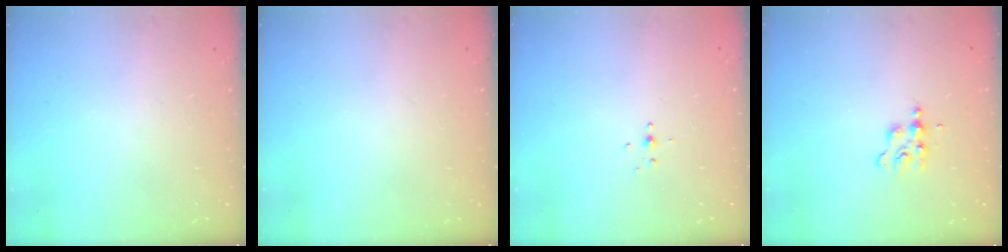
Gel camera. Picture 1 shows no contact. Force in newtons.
{"total": 0.0}
{"total": 2.4, "press": 2.3, "slide": 0.8}
{"total": 3.7, "press": 3.7, "slide": 0.5}